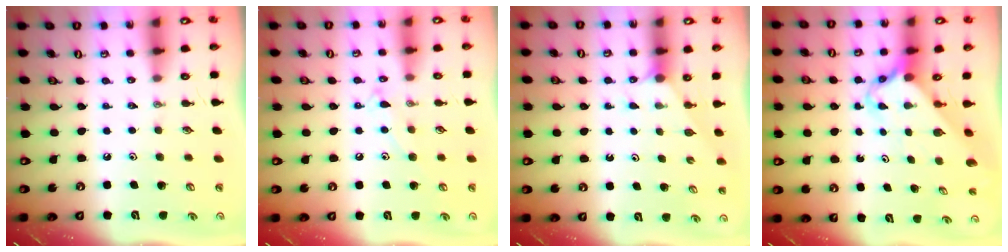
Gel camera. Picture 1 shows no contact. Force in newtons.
{"total": 8.2, "press": 8.1, "slide": 0.6}
{"total": 2.1, "press": 2.1, "slide": 0.3}
{"total": 3.0, "press": 3.0, "slide": 0.2}